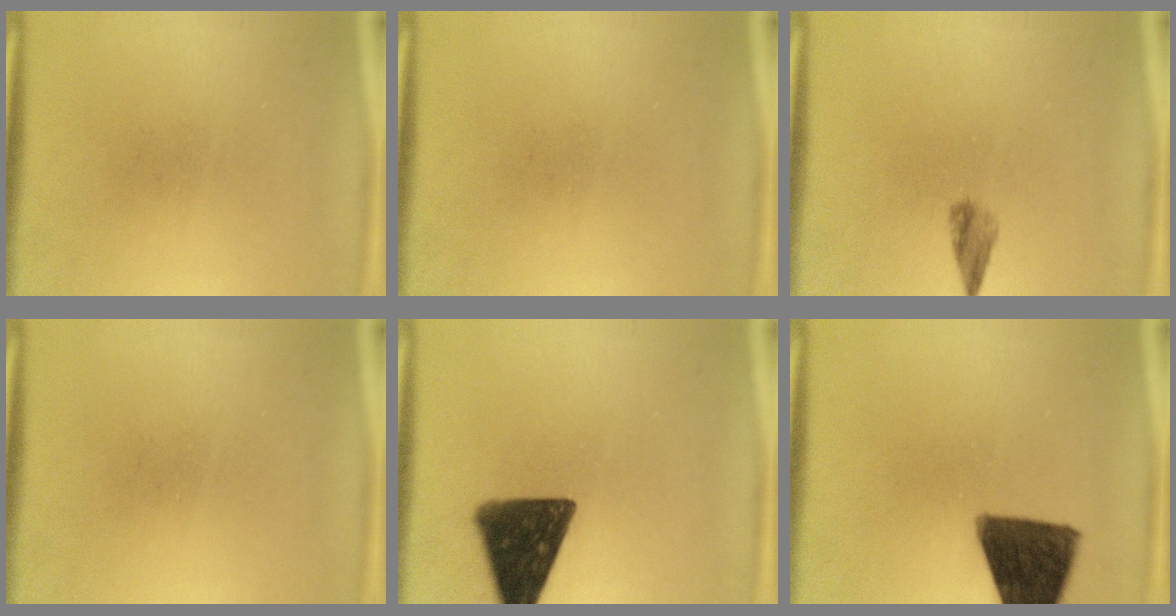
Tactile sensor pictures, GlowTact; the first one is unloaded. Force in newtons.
{"total": 0.0}
{"total": 2.0}
{"total": 0.0}
{"total": 14.0}
{"total": 14.2}